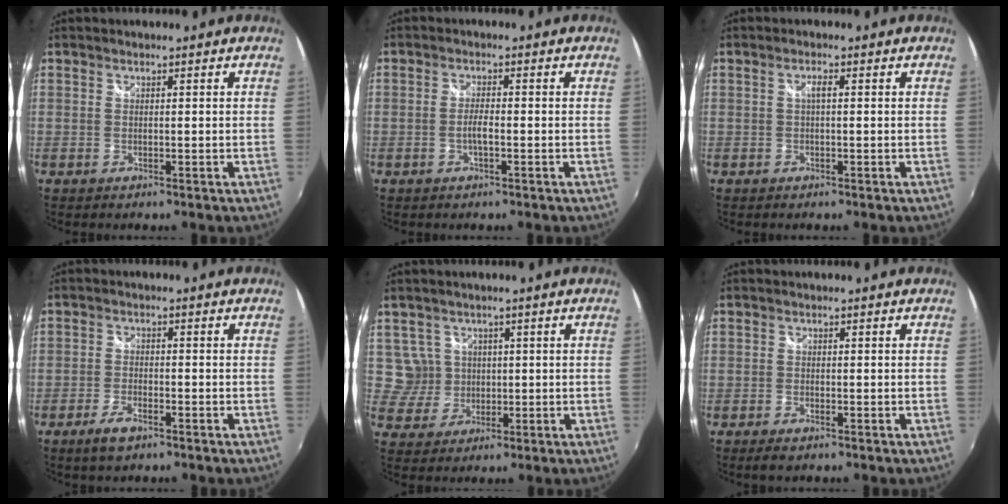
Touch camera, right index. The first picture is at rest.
{"total": 2.2, "force": [-0.9, 0.3, 2.0], "torque": [-0.040, 0.001, -0.017]}
{"total": 1.4, "force": [0.1, 0.3, 1.4], "torque": [-0.026, 0.004, -0.001]}
{"total": 4.2, "force": [-2.9, 1.6, 2.6], "torque": [-0.066, -0.005, -0.055]}
{"total": 4.6, "force": [0.9, 4.5, 0.1], "torque": [0.000, 0.013, 0.022]}
{"total": 1.9, "force": [-1.5, 0.6, 1.0], "torque": [-0.027, -0.006, -0.029]}